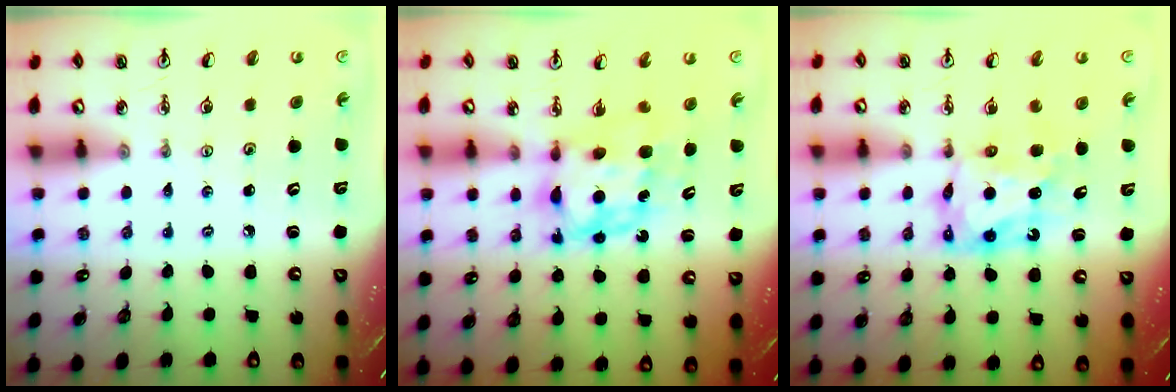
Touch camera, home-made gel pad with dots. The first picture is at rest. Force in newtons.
{"total": 6.9, "press": 6.9, "slide": 0.6}
{"total": 6.3, "press": 6.3, "slide": 0.4}